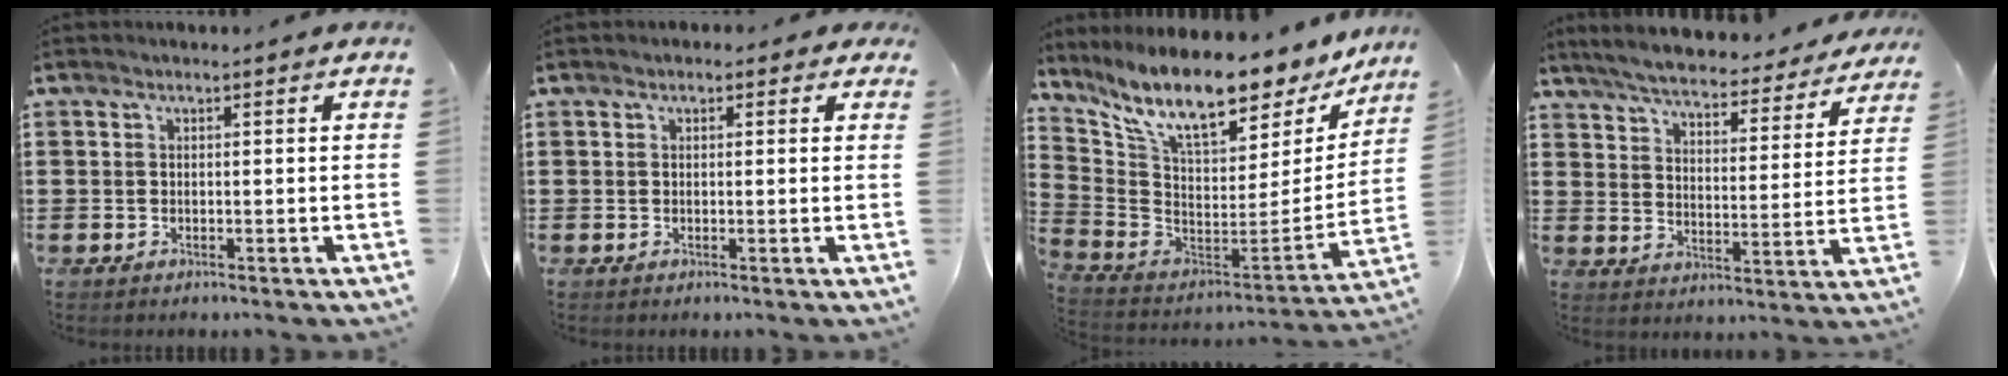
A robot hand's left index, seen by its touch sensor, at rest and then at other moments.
{"total": 1.1, "force": [0.3, 0.9, 0.5], "torque": [-0.005, 0.004, 0.002]}
{"total": 13.2, "force": [10.2, 3.0, 7.9], "torque": [-0.175, -0.074, 0.174]}
{"total": 5.8, "force": [5.6, 0.3, 1.6], "torque": [-0.060, -0.039, 0.095]}